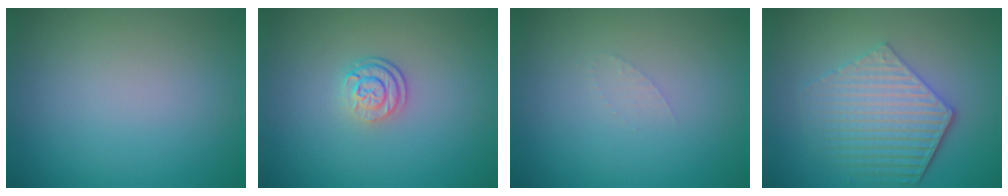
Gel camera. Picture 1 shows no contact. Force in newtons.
{"total": 2.5, "press": 1.9, "slide": 1.7}
{"total": 0.7, "press": 0.7, "slide": 0.1}
{"total": 5.5, "press": 4.3, "slide": 3.5}